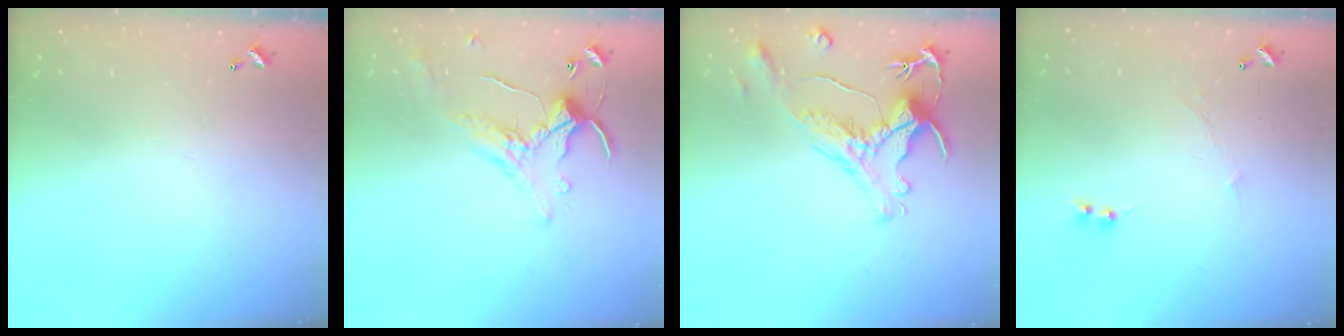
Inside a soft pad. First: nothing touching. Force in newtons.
{"total": 1.1, "press": 0.3, "slide": 1.0}
{"total": 2.8, "press": 2.5, "slide": 1.3}
{"total": 0.0}